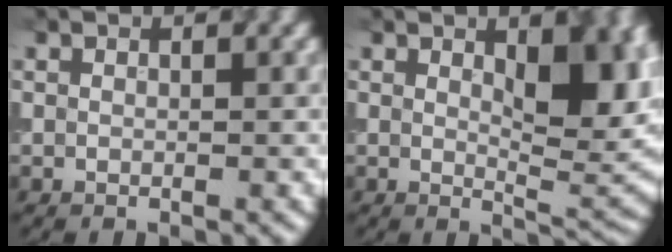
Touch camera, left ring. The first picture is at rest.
{"total": 8.2, "force": [2.0, 3.4, 7.2], "torque": [-0.098, -0.003, 0.038]}